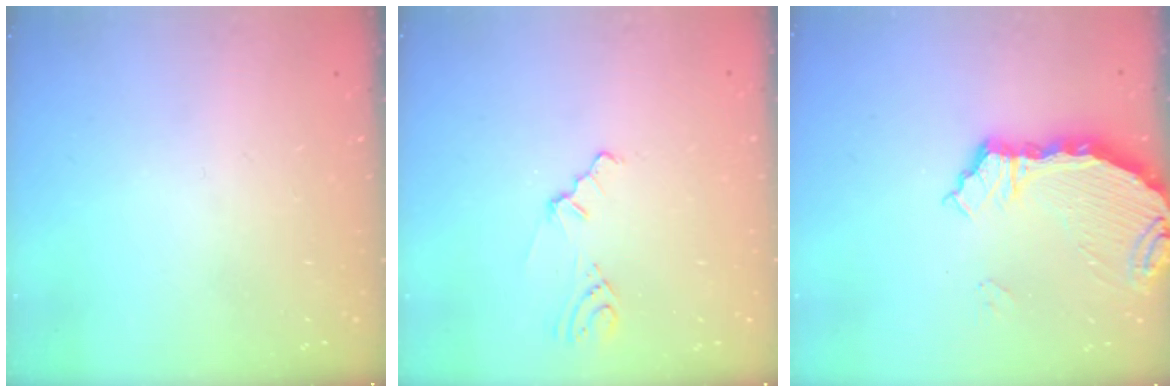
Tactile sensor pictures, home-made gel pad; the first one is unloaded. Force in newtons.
{"total": 2.0, "press": 1.9, "slide": 0.7}
{"total": 7.3, "press": 5.8, "slide": 4.4}